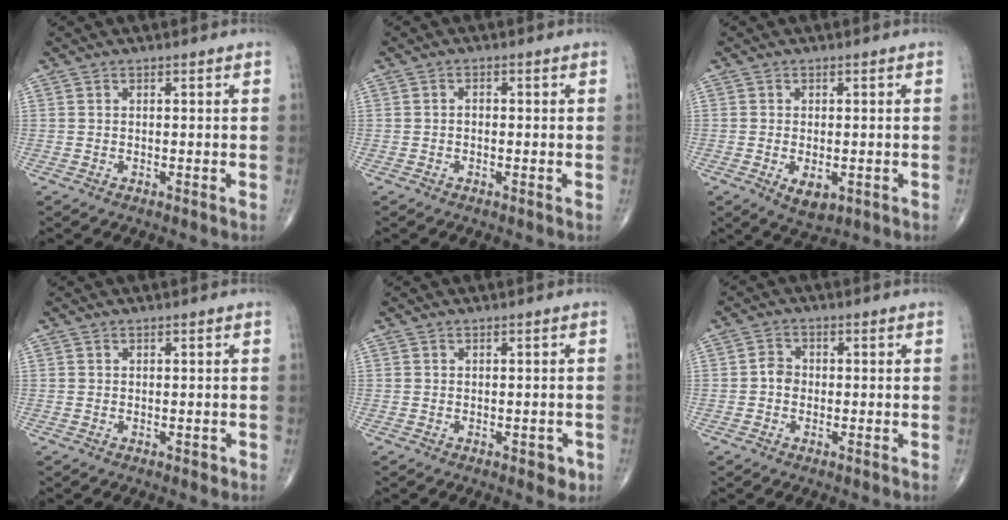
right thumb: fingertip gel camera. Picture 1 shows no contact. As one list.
[{"total": 0.9, "force": [-0.3, 0.7, 0.6], "torque": [-0.004, 0.002, -0.008]}, {"total": 4.6, "force": [-1.3, 2.6, 3.5], "torque": [-0.055, -0.006, -0.013]}, {"total": 0.7, "force": [-0.2, 0.5, 0.3], "torque": [-0.001, 0.001, -0.002]}, {"total": 2.4, "force": [-1.0, 1.5, 1.5], "torque": [-0.003, 0.002, -0.010]}, {"total": 2.7, "force": [-0.5, 2.3, 1.3], "torque": [-0.011, 0.010, -0.014]}]